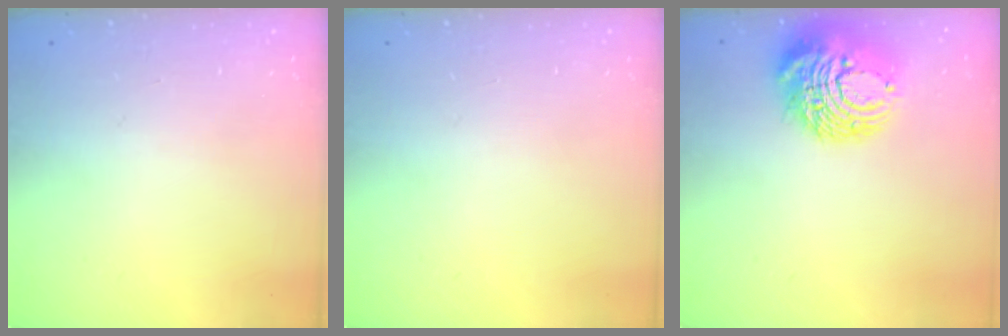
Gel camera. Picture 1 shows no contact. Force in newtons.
{"total": 0.0}
{"total": 14.7, "press": 14.6, "slide": 1.5}